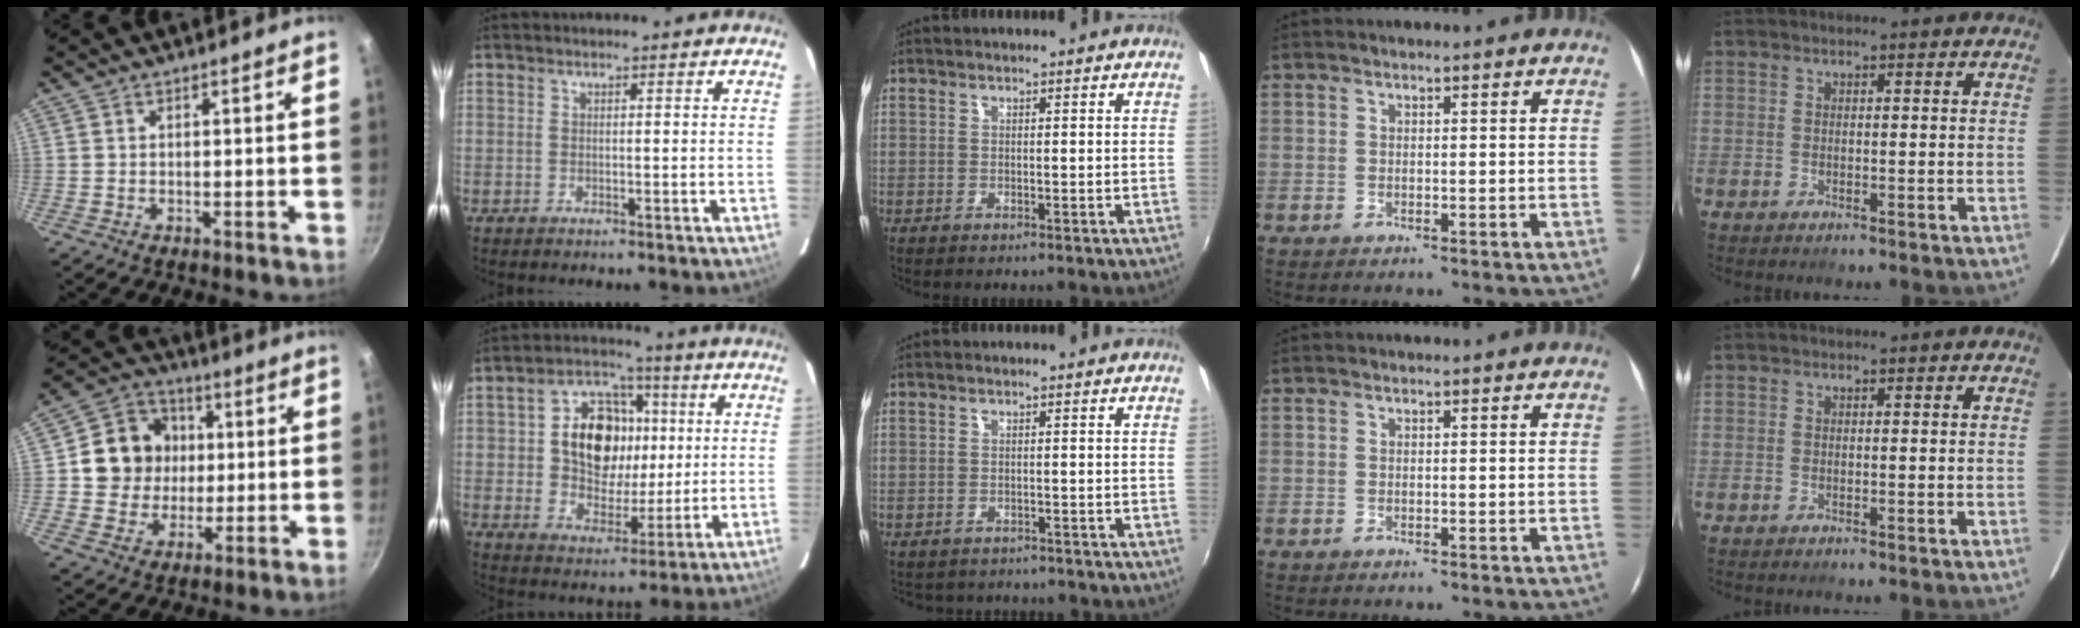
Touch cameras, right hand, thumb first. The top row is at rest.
{"thumb": {"total": 12.2, "force": [1.4, 11.2, 4.7], "torque": [-0.047, 0.018, 0.015]}, "index": {"total": 13.8, "force": [2.2, 10.5, 8.6], "torque": [-0.172, 0.027, 0.048]}, "middle": {"total": 3.2, "force": [-2.8, 1.5, 0.5], "torque": [-0.018, -0.012, -0.039]}}